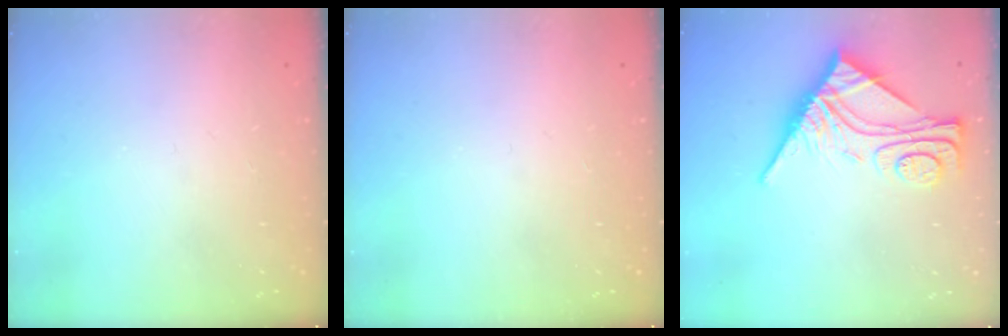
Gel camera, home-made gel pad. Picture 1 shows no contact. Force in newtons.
{"total": 0.0}
{"total": 11.3, "press": 11.2, "slide": 1.4}